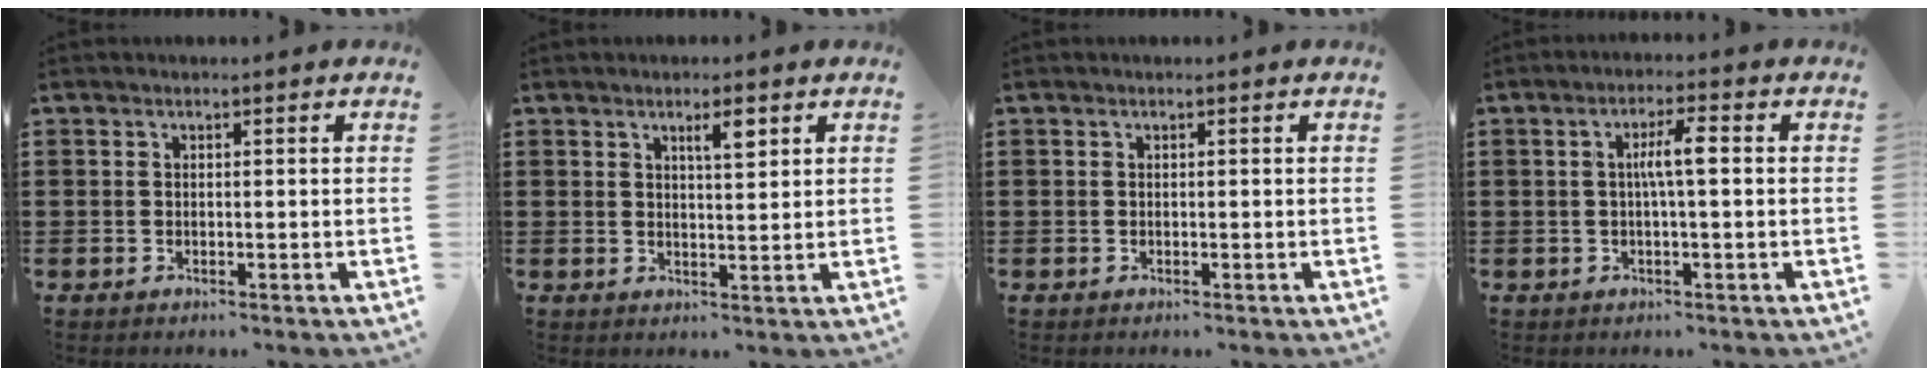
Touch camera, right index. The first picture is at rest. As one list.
[{"total": 3.3, "force": [1.9, 0.7, 2.6], "torque": [-0.039, 0.000, 0.026]}, {"total": 0.0}, {"total": 4.1, "force": [0.2, 0.5, 4.1], "torque": [-0.077, 0.003, -0.001]}]